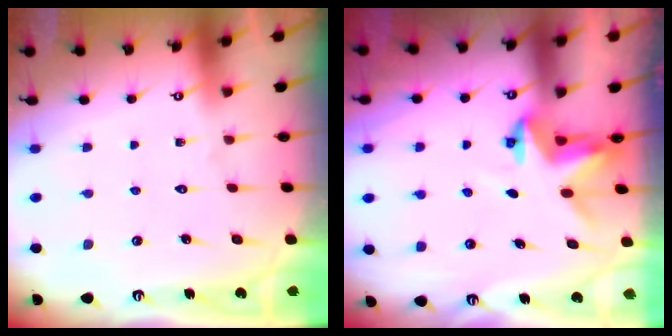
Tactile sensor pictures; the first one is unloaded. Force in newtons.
{"total": 3.4, "press": 3.4, "slide": 0.2}